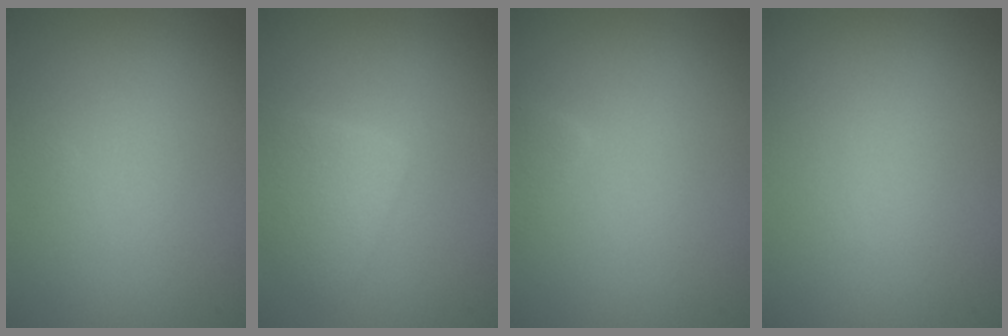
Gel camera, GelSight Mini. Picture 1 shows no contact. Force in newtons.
{"total": 2.6, "press": 2.6, "slide": 0.2}
{"total": 0.8, "press": 0.8, "slide": 0.0}
{"total": 0.0}